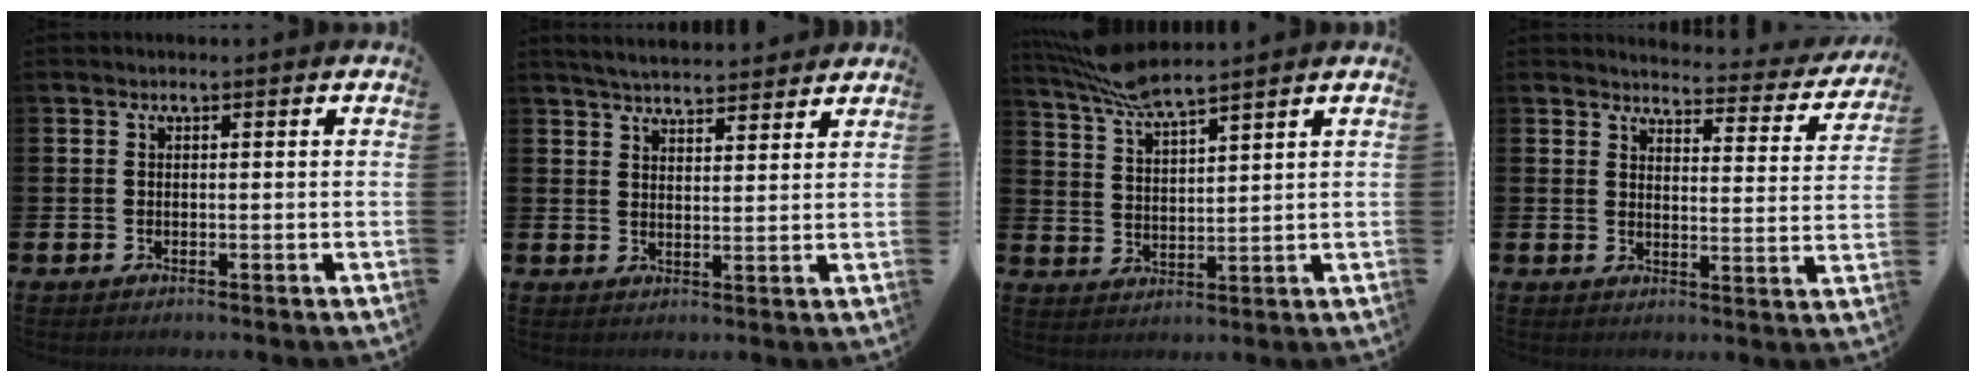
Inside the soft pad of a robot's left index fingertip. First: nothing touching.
{"total": 4.5, "force": [4.4, 0.4, 0.4], "torque": [-0.016, -0.026, 0.079]}
{"total": 6.1, "force": [5.7, 0.6, 2.2], "torque": [-0.065, -0.024, 0.104]}
{"total": 3.3, "force": [3.2, 0.8, 0.6], "torque": [-0.013, -0.033, 0.047]}